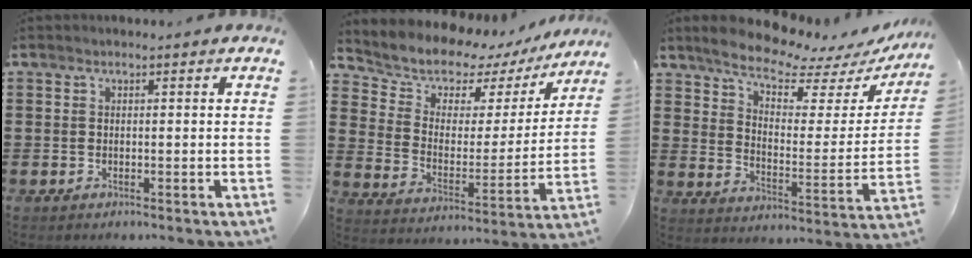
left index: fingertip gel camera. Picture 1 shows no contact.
{"total": 6.4, "force": [5.7, 2.7, 0.4], "torque": [-0.046, -0.050, 0.095]}
{"total": 8.4, "force": [7.5, 1.9, 3.2], "torque": [-0.084, -0.049, 0.132]}